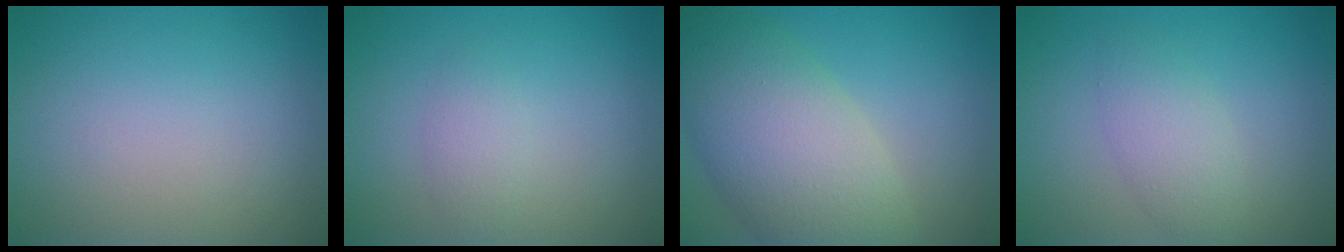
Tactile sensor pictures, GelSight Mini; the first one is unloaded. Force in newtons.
{"total": 1.5, "press": 1.5, "slide": 0.0}
{"total": 9.5, "press": 9.4, "slide": 0.4}
{"total": 2.7, "press": 2.7, "slide": 0.0}